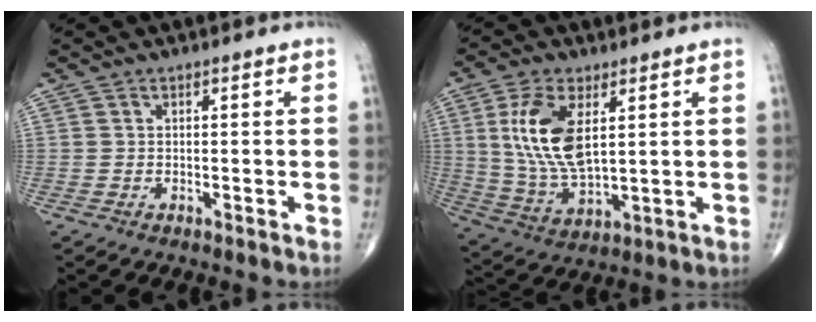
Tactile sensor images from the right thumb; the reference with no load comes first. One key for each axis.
{"total": 13.4, "fx": 3.6, "fy": 6.3, "fz": 11.3, "tx": -0.225, "ty": -0.018, "tz": 0.078}